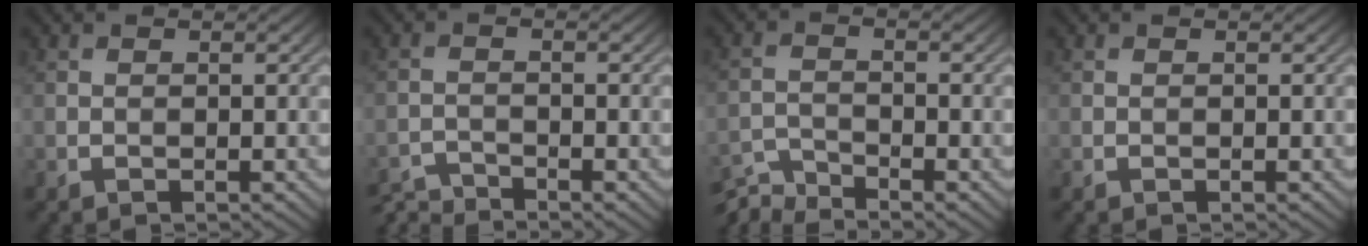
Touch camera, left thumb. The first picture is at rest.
{"total": 3.1, "force": [-2.9, 0.3, 0.9], "torque": [-0.023, -0.005, -0.063]}
{"total": 4.3, "force": [-3.9, 0.6, 1.6], "torque": [-0.039, -0.005, -0.087]}
{"total": 0.0}